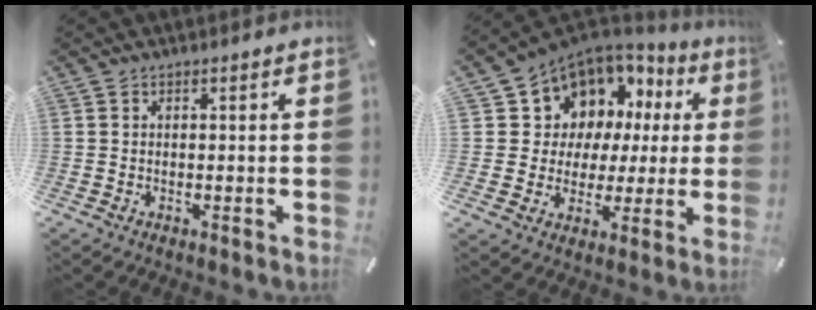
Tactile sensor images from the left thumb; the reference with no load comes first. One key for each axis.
{"total": 10.5, "fx": 6.1, "fy": 8.4, "fz": 1.7, "tx": -0.053, "ty": -0.058, "tz": 0.116}